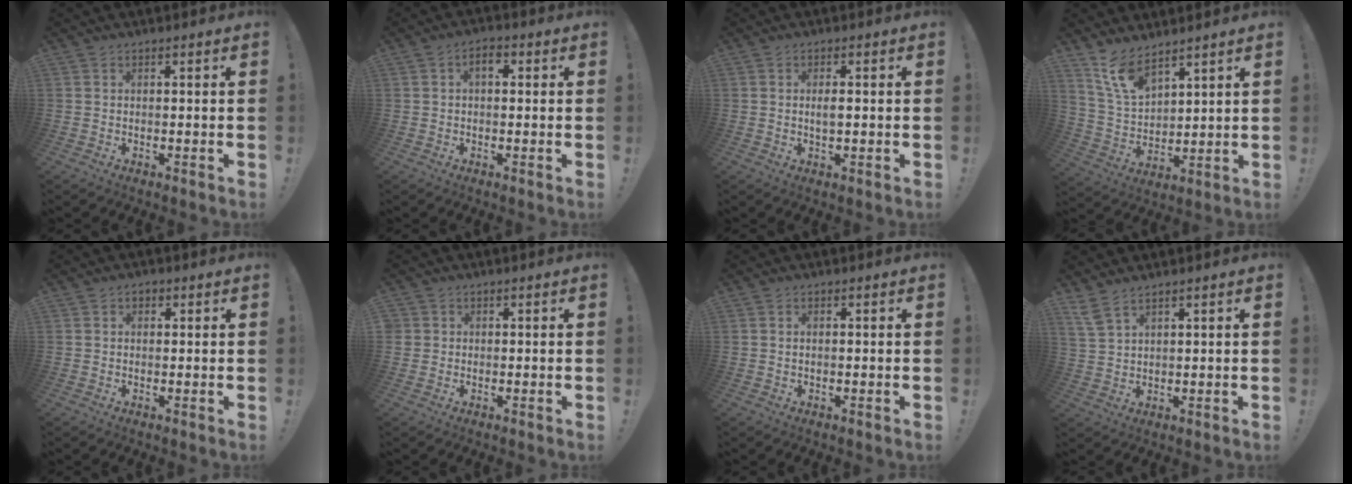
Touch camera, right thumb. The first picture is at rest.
{"total": 3.4, "force": [0.5, 2.1, 2.7], "torque": [-0.045, 0.007, 0.005]}
{"total": 2.3, "force": [-0.1, 0.7, 2.2], "torque": [-0.040, 0.001, -0.004]}
{"total": 10.9, "force": [8.6, 4.8, 4.8], "torque": [-0.112, -0.047, 0.171]}
{"total": 1.5, "force": [0.3, 1.3, 0.8], "torque": [-0.014, 0.005, 0.005]}
{"total": 1.5, "force": [0.4, 1.4, 0.3], "torque": [0.002, -0.002, 0.006]}
{"total": 0.6, "force": [0.3, 0.3, 0.5], "torque": [-0.011, 0.001, 0.005]}
{"total": 4.8, "force": [3.7, 1.4, 2.6], "torque": [-0.056, -0.016, 0.072]}